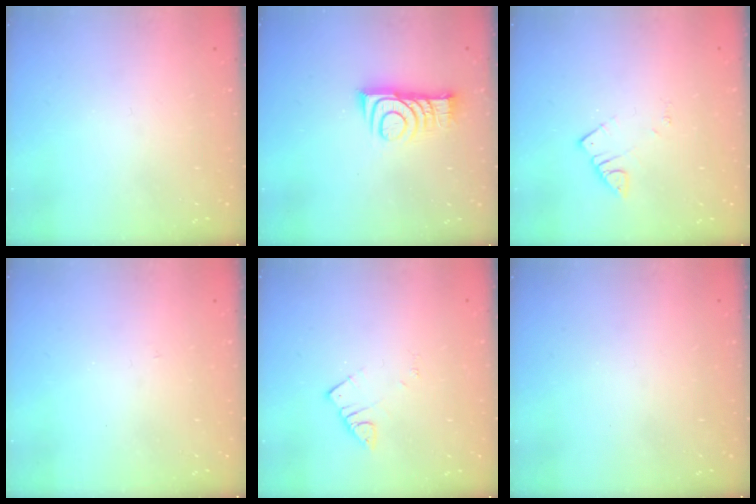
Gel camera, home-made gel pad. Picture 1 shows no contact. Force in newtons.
{"total": 9.6, "press": 9.6, "slide": 0.1}
{"total": 2.8, "press": 2.7, "slide": 0.3}
{"total": 2.7, "press": 2.7, "slide": 0.3}
{"total": 2.6, "press": 2.6, "slide": 0.1}
{"total": 0.0}